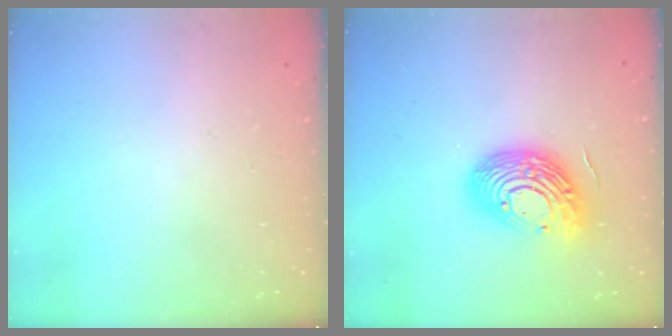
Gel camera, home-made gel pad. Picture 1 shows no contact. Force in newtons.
{"total": 17.0, "press": 16.9, "slide": 1.2}